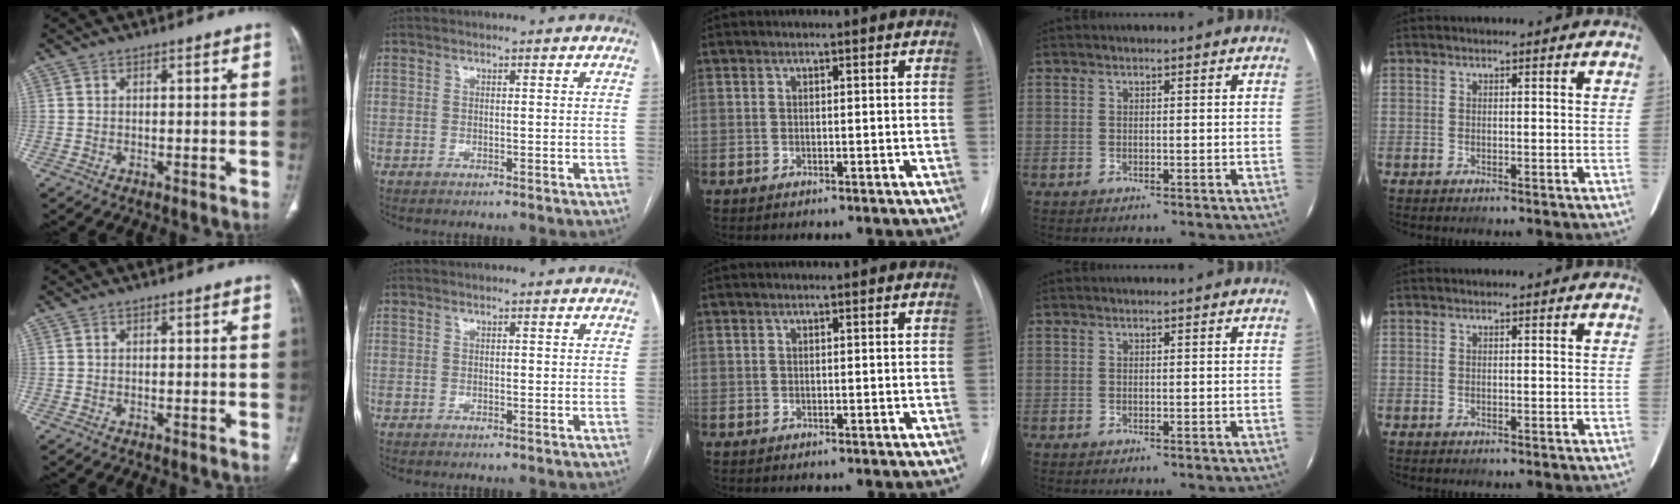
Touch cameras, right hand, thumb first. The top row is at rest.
{"index": {"total": 0.5, "force": [0.0, 0.3, 0.4], "torque": [-0.005, 0.000, 0.000]}}